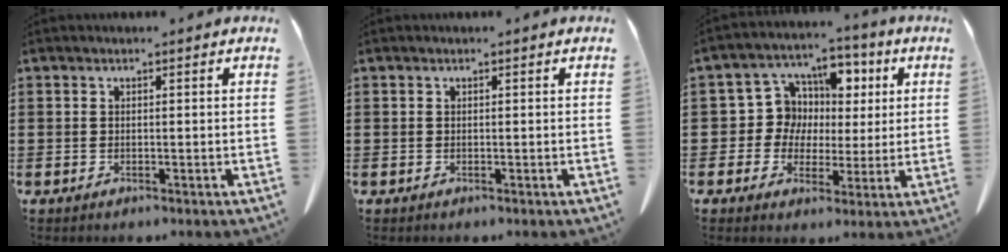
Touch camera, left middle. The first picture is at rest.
{"total": 0.0}
{"total": 8.4, "force": [1.8, 7.8, 2.4], "torque": [-0.081, -0.005, 0.036]}